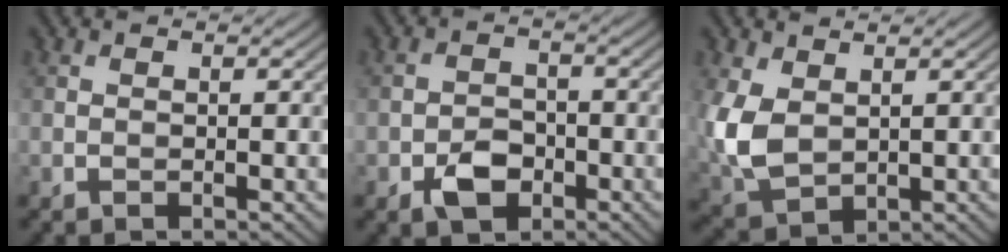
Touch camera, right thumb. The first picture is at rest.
{"total": 4.2, "force": [-2.2, 2.7, 2.2], "torque": [-0.039, -0.003, -0.046]}
{"total": 7.0, "force": [1.3, 4.5, 5.2], "torque": [-0.148, -0.008, 0.028]}